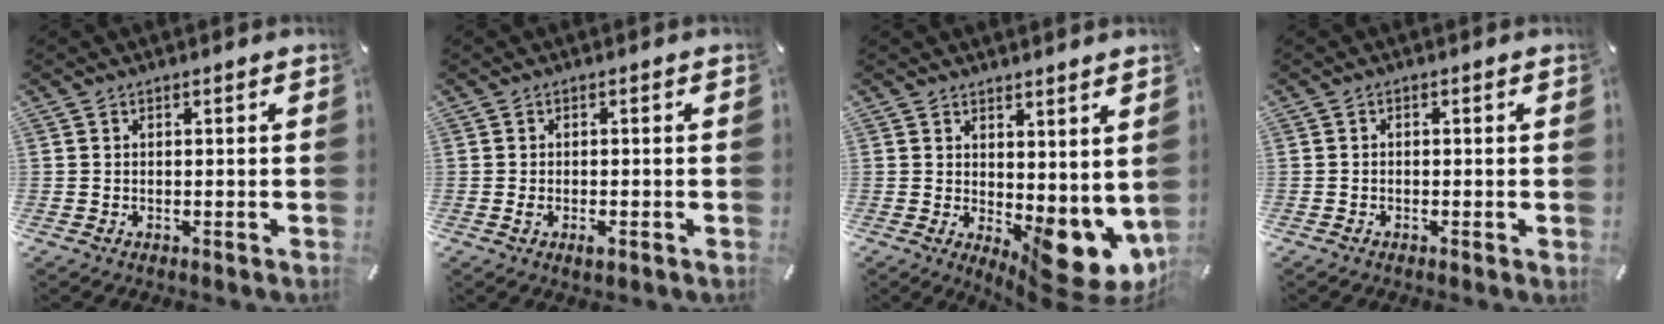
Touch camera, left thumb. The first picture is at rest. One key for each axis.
{"total": 2.2, "fx": -0.9, "fy": 0.8, "fz": 1.8, "tx": -0.038, "ty": -0.002, "tz": -0.017}
{"total": 11.0, "fx": -2.4, "fy": 6.1, "fz": 8.8, "tx": -0.063, "ty": -0.009, "tz": -0.022}
{"total": 0.8, "fx": -0.6, "fy": 0.3, "fz": 0.5, "tx": -0.010, "ty": -0.001, "tz": -0.011}